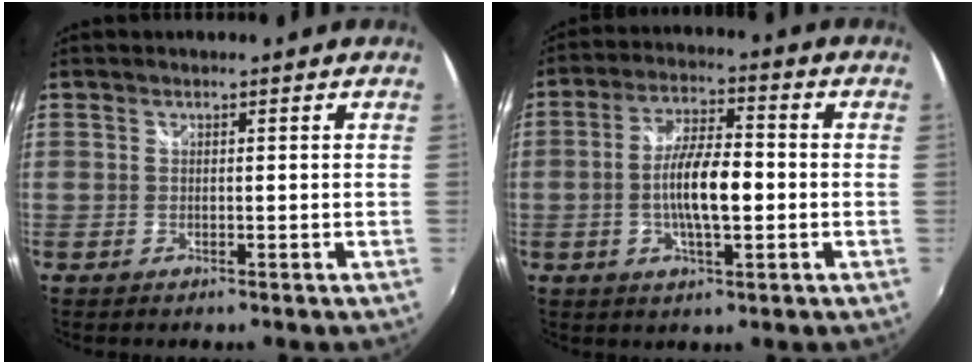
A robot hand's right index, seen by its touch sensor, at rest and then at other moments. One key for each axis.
{"total": 9.6, "fx": -1.5, "fy": 2.8, "fz": 9.1, "tx": -0.173, "ty": 0.003, "tz": -0.027}